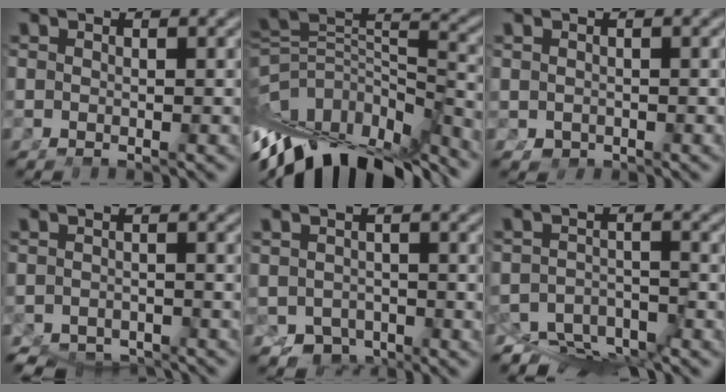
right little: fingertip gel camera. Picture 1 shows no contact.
{"total": 16.6, "force": [-6.1, 10.7, 11.2], "torque": [-0.200, -0.044, -0.081]}
{"total": 1.3, "force": [-0.5, 1.1, 0.6], "torque": [-0.021, -0.022, 0.009]}
{"total": 5.2, "force": [-4.8, 1.8, 0.9], "torque": [-0.016, -0.035, -0.066]}
{"total": 4.9, "force": [-2.4, 4.0, 1.6], "torque": [-0.028, -0.031, -0.028]}
{"total": 7.7, "force": [-4.8, 5.1, 3.3], "torque": [-0.057, -0.030, -0.077]}